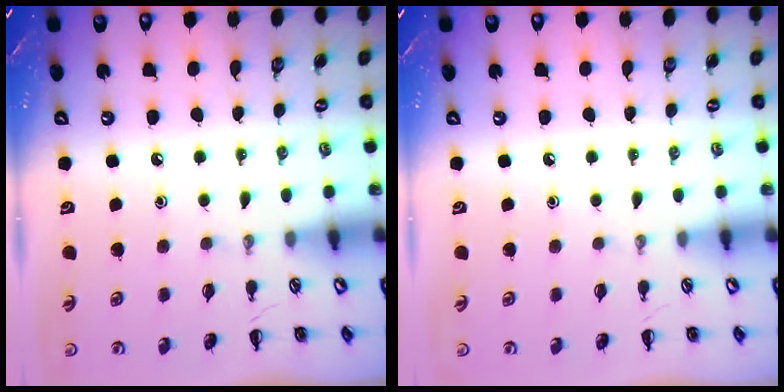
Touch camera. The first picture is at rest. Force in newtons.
{"total": 0.0}